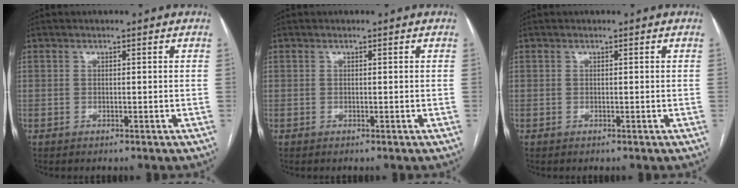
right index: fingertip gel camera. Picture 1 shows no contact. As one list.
[{"total": 0.0}, {"total": 0.0}]